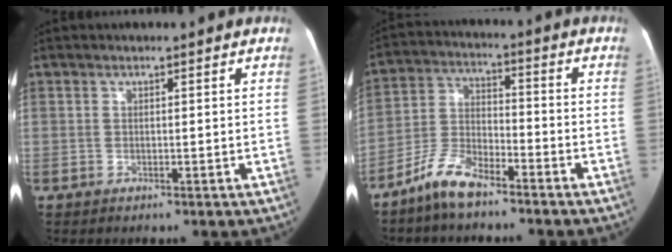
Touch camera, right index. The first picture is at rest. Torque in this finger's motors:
{"motor_torque": [0.01, -0.14, -0.42, -0.21]}